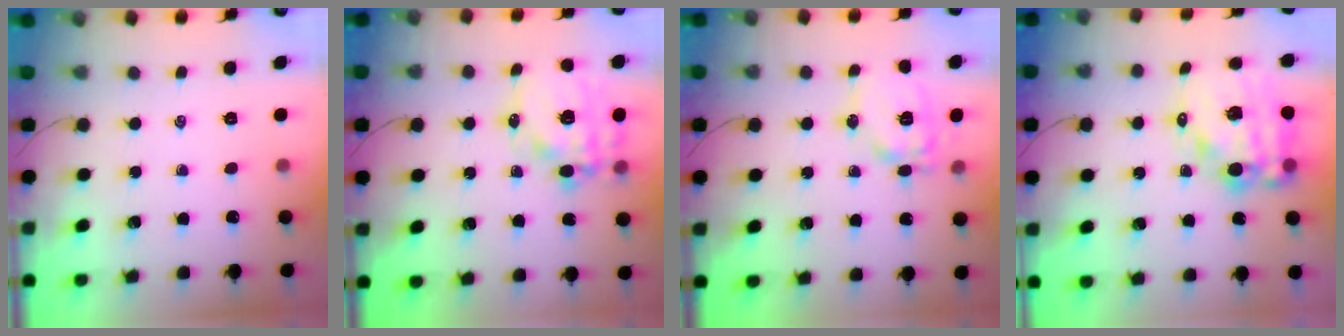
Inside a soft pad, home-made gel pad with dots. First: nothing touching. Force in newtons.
{"total": 15.3, "press": 14.9, "slide": 3.4}
{"total": 12.4, "press": 12.4, "slide": 0.4}
{"total": 17.1, "press": 16.6, "slide": 4.1}